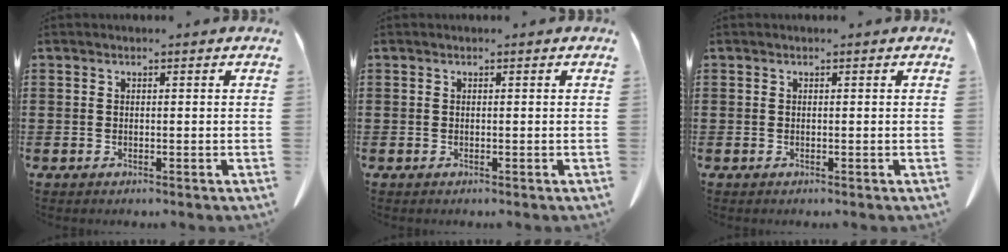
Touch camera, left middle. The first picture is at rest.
{"total": 0.0}
{"total": 0.0}